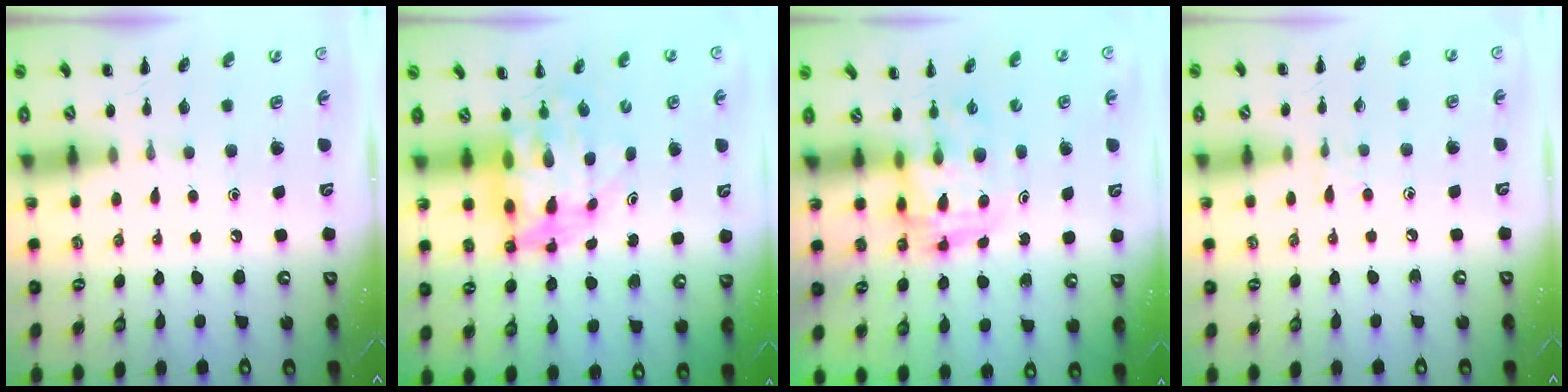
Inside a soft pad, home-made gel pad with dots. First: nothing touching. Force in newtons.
{"total": 6.2, "press": 5.9, "slide": 1.8}
{"total": 3.6, "press": 3.5, "slide": 0.6}
{"total": 5.3, "press": 4.8, "slide": 2.1}